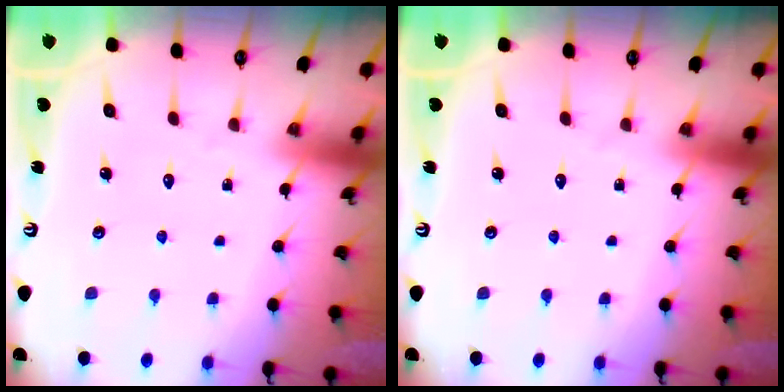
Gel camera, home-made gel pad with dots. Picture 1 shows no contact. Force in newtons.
{"total": 0.0}